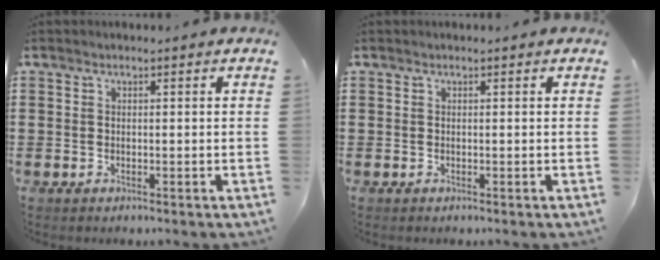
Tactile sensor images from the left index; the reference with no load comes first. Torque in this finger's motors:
{"motor_torque": [0.00, 0.00, 0.00, 0.00]}